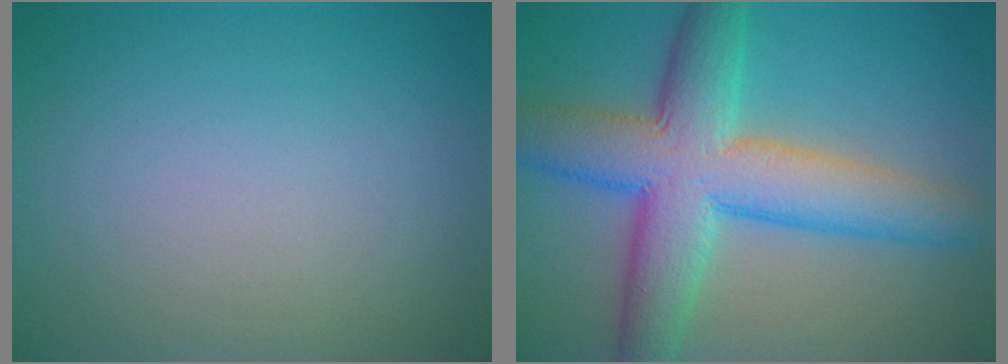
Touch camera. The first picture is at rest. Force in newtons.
{"total": 9.6, "press": 9.6, "slide": 0.1}